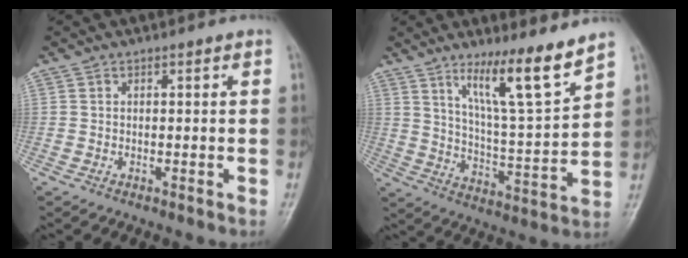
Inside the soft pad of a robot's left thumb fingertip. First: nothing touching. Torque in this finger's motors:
{"motor_torque": [0.45, 0.29, 1.01, -0.86, 0.19]}